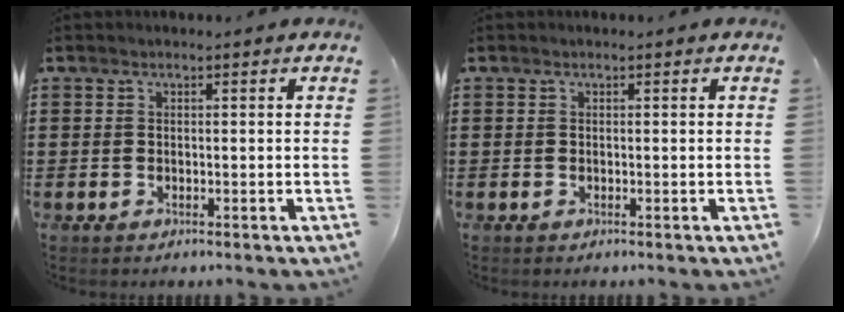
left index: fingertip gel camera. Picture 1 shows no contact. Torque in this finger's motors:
{"motor_torque": [0.00, 0.00, 0.00, 0.00]}